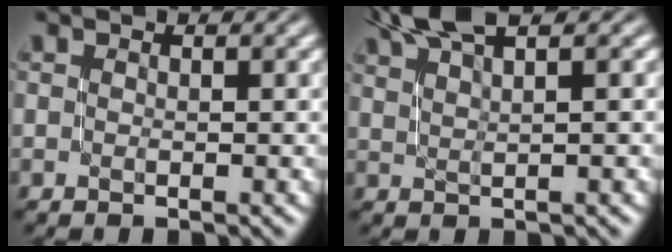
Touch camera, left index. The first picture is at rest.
{"total": 4.0, "force": [3.2, 0.6, 2.4], "torque": [-0.032, 0.012, 0.053]}